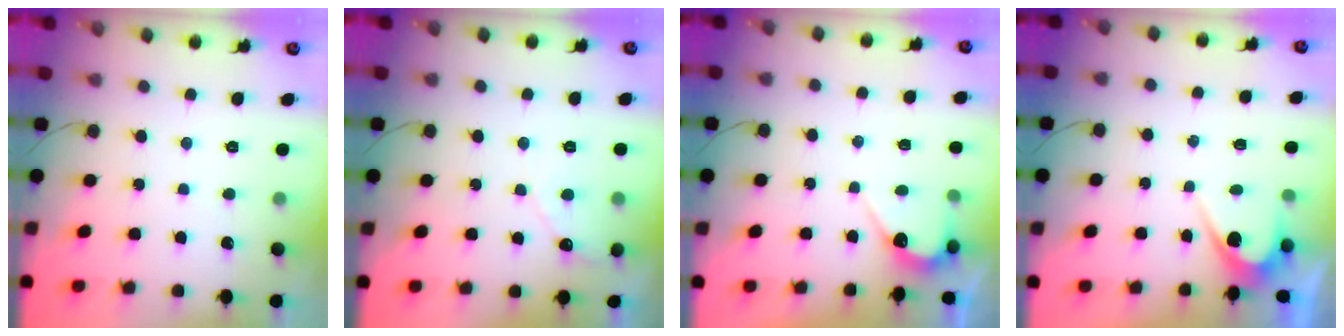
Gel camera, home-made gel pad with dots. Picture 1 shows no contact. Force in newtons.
{"total": 4.2, "press": 4.1, "slide": 0.3}
{"total": 3.9, "press": 3.9, "slide": 0.2}
{"total": 4.6, "press": 4.6, "slide": 0.3}